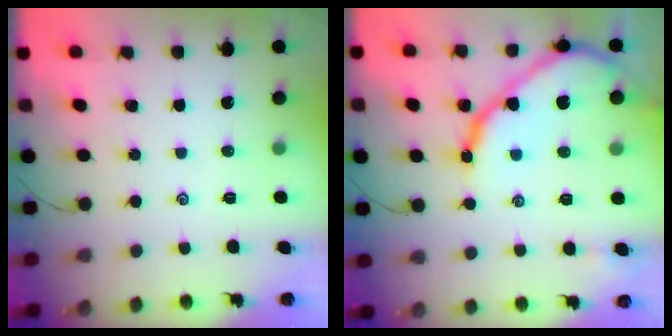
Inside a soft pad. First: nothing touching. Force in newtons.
{"total": 15.6, "press": 15.5, "slide": 1.3}